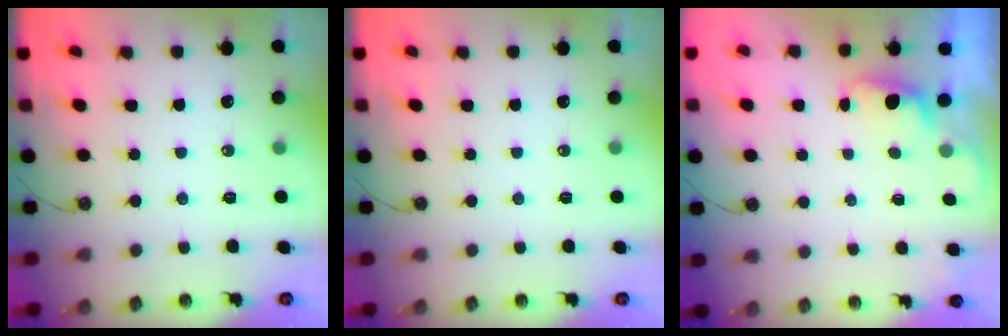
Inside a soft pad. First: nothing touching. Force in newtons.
{"total": 0.0}
{"total": 0.7, "press": 0.1, "slide": 0.7}